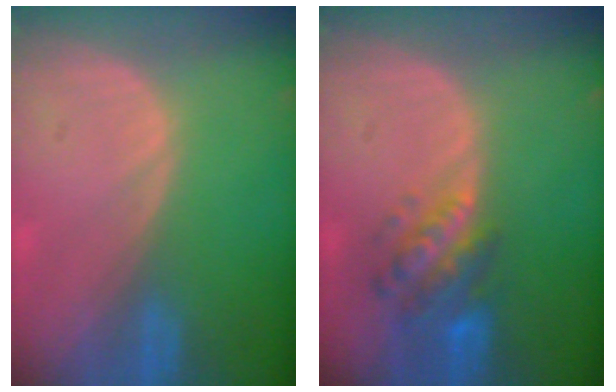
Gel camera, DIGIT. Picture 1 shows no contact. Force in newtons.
{"total": 6.2, "press": 6.0, "slide": 1.5}